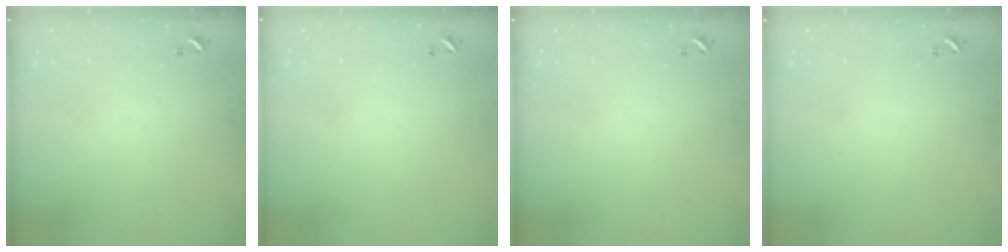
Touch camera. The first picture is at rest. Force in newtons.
{"total": 2.8, "press": 2.8, "slide": 0.1}
{"total": 0.0}
{"total": 0.0}